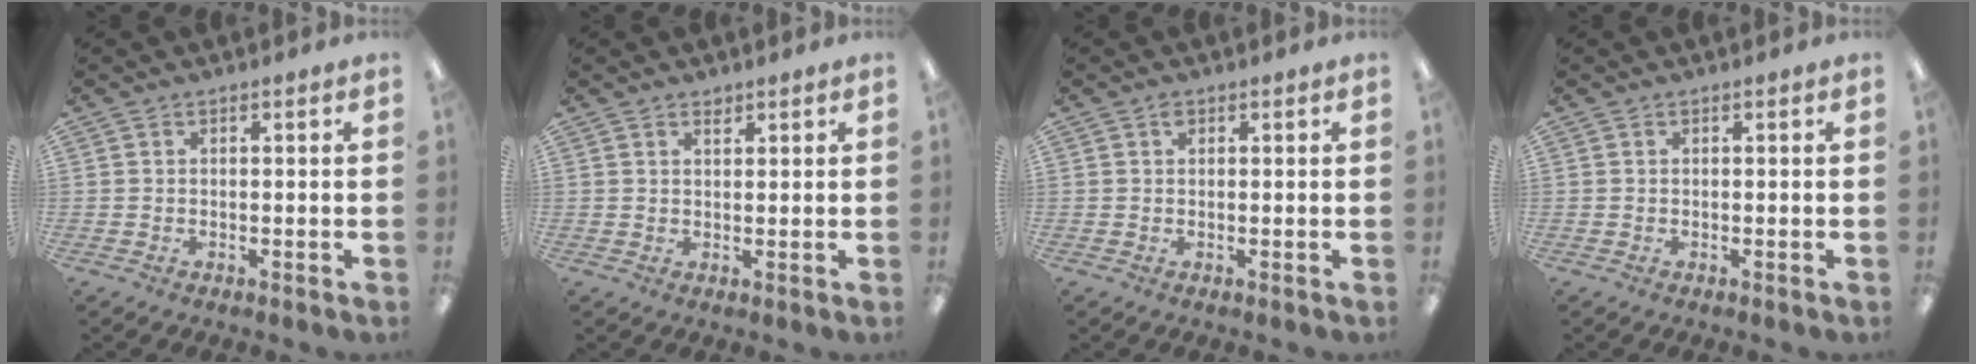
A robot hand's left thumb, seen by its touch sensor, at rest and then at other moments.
{"total": 1.3, "force": [1.2, 0.5, 0.3], "torque": [0.001, -0.004, 0.020]}
{"total": 1.1, "force": [0.5, 0.7, 0.7], "torque": [-0.015, 0.005, 0.008]}
{"total": 0.0}